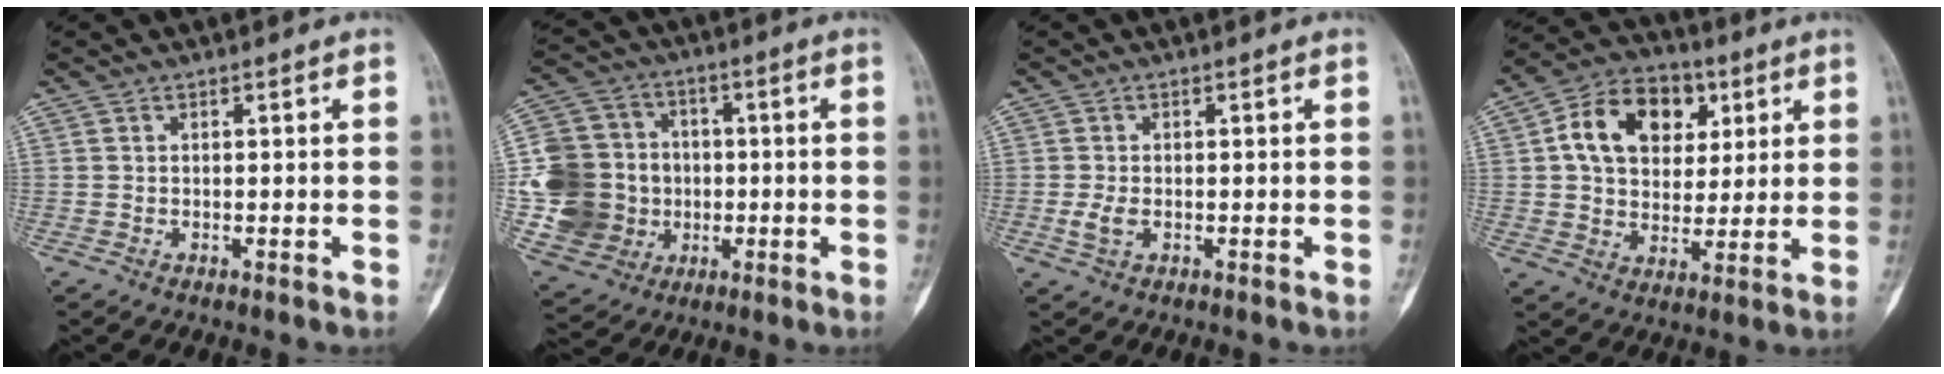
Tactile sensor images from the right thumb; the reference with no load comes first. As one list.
[{"total": 16.3, "force": [-1.7, 14.8, 6.8], "torque": [-0.118, 0.021, -0.020]}, {"total": 2.4, "force": [-0.5, 1.4, 1.9], "torque": [-0.048, -0.001, -0.011]}, {"total": 15.5, "force": [4.5, 11.3, 9.6], "torque": [-0.130, 0.003, 0.070]}]